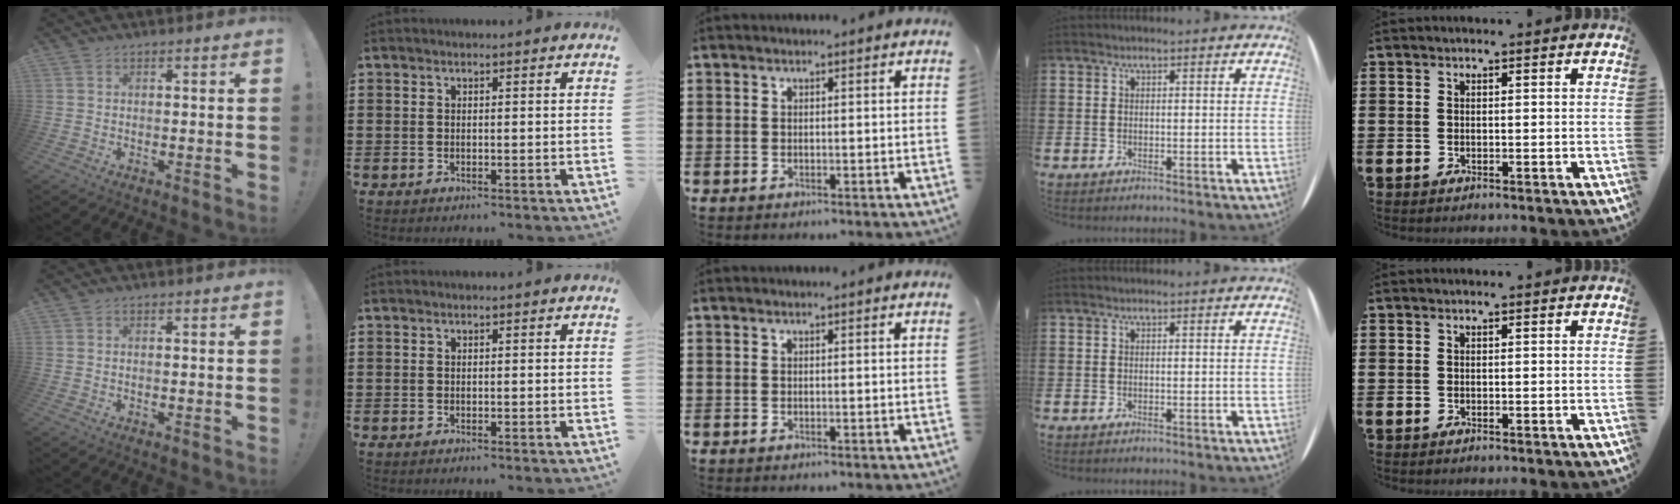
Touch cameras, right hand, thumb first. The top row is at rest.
{}